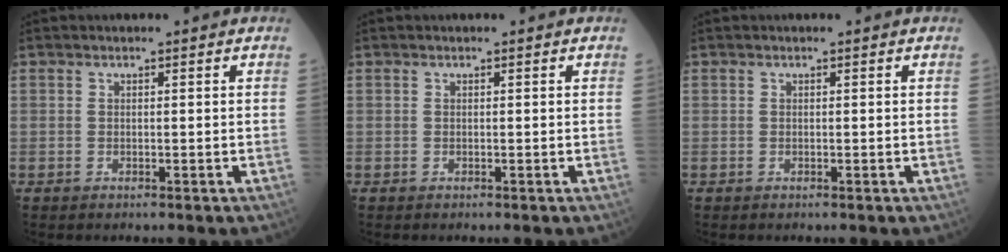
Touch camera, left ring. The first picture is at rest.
{"total": 0.0}
{"total": 0.0}